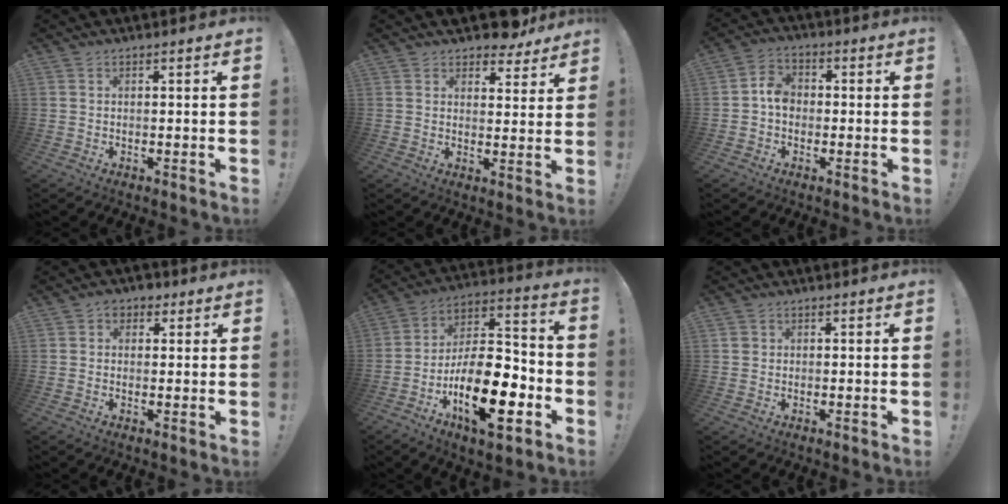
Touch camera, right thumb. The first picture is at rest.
{"total": 7.7, "force": [7.1, 2.3, 1.9], "torque": [-0.017, -0.057, 0.128]}
{"total": 5.9, "force": [-1.1, 4.5, 3.6], "torque": [-0.059, 0.016, -0.020]}
{"total": 3.6, "force": [1.2, 3.0, 1.5], "torque": [-0.010, 0.000, 0.019]}
{"total": 22.8, "force": [-9.0, 9.9, 18.5], "torque": [-0.313, 0.043, -0.147]}
{"total": 1.3, "force": [0.3, 1.2, 0.3], "torque": [-0.010, 0.005, 0.007]}